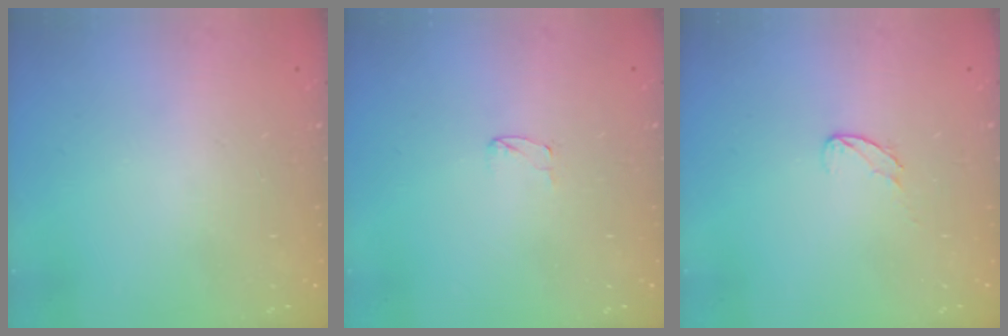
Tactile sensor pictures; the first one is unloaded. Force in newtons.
{"total": 4.2, "press": 4.2, "slide": 0.4}
{"total": 3.8, "press": 3.8, "slide": 0.3}